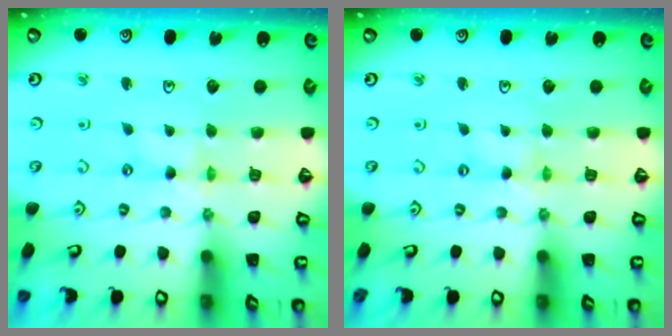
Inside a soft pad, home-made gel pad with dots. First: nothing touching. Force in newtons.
{"total": 0.0}